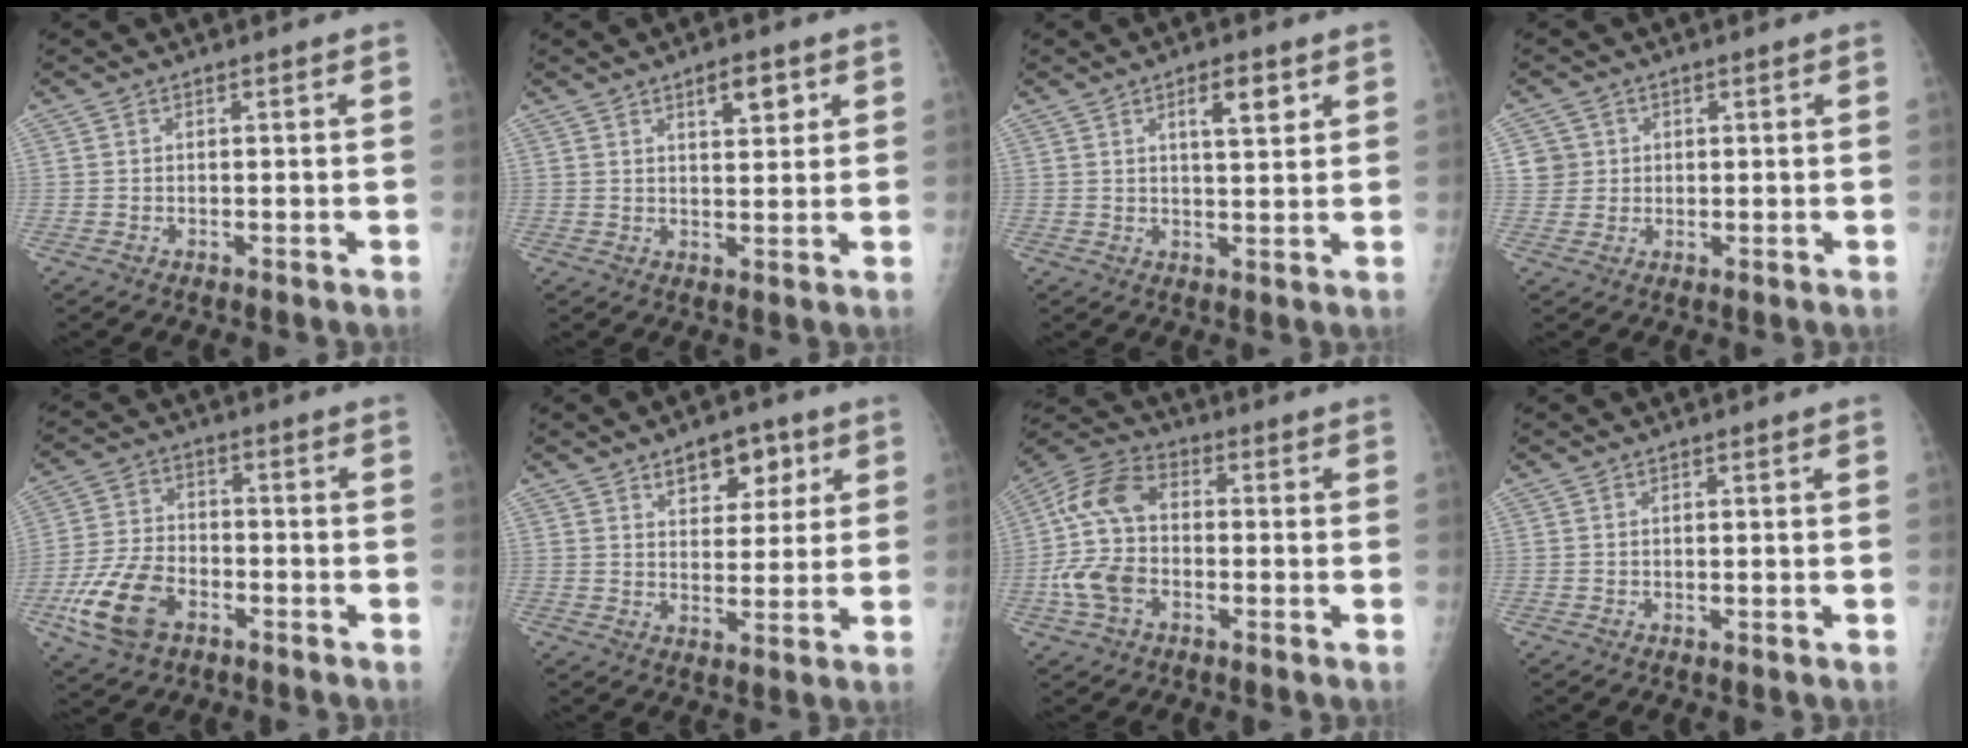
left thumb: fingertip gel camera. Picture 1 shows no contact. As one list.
[{"total": 4.9, "force": [2.6, 2.0, 3.7], "torque": [-0.043, -0.013, 0.038]}, {"total": 5.3, "force": [2.6, 1.8, 4.3], "torque": [-0.059, -0.014, 0.041]}, {"total": 3.5, "force": [0.8, 3.4, 0.0], "torque": [0.031, 0.002, 0.011]}, {"total": 12.3, "force": [-5.6, 7.5, 8.0], "torque": [-0.155, 0.017, -0.108]}, {"total": 8.3, "force": [4.4, 5.0, 5.1], "torque": [-0.034, -0.019, 0.062]}, {"total": 12.4, "force": [-2.8, 8.3, 8.9], "torque": [-0.184, 0.030, -0.064]}, {"total": 0.0}]